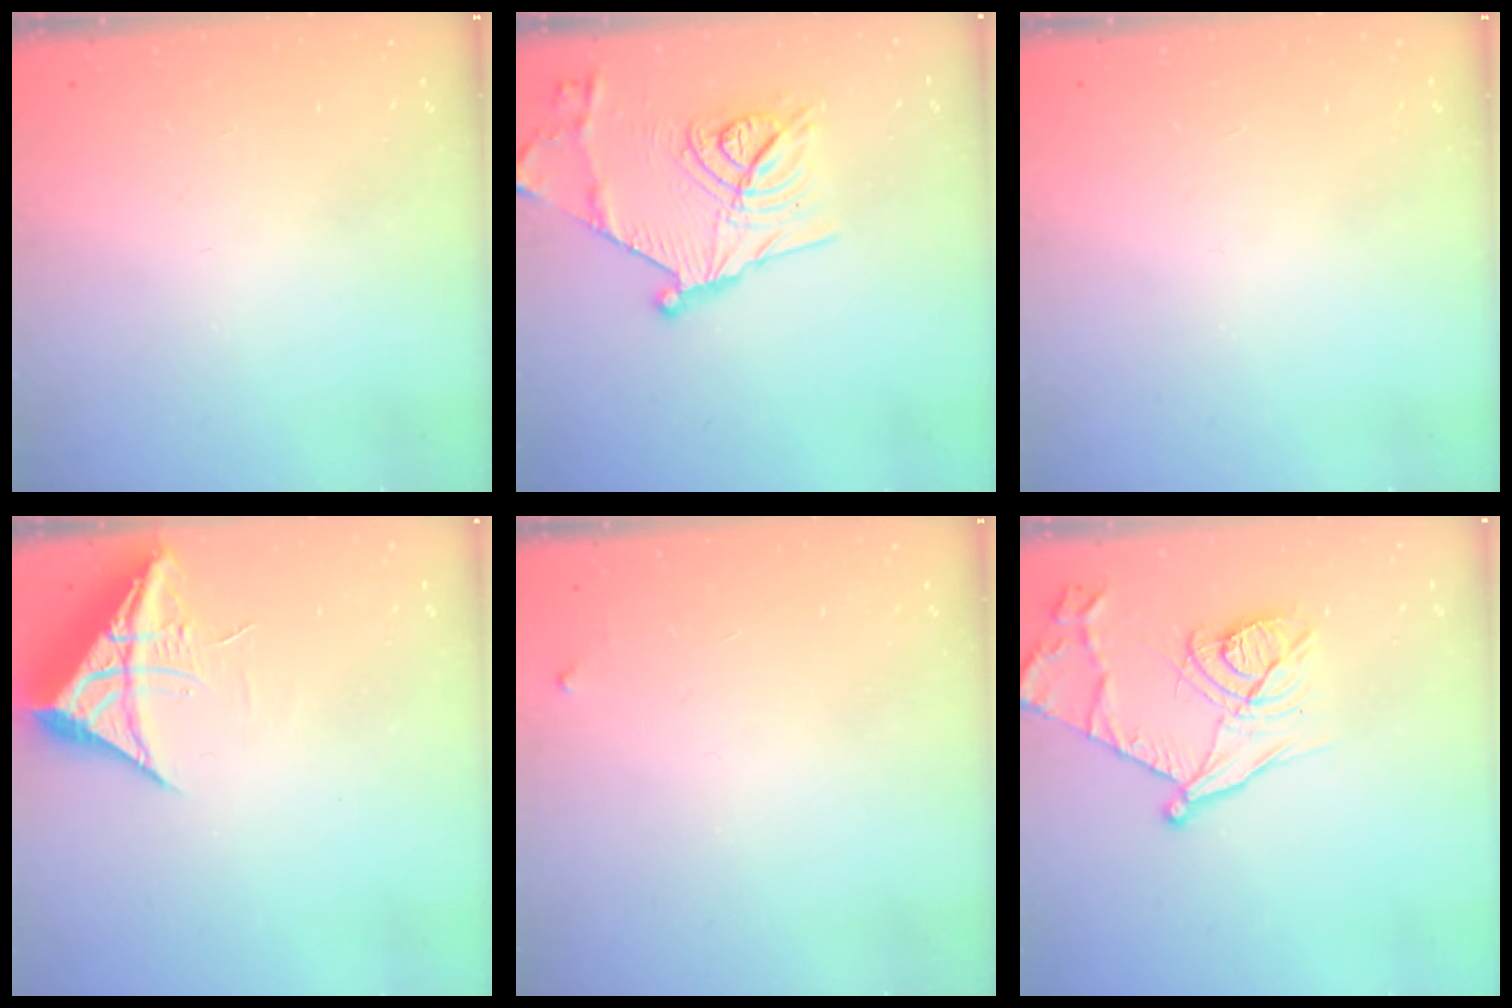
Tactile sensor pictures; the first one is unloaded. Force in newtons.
{"total": 17.2, "press": 17.1, "slide": 1.9}
{"total": 0.0}
{"total": 10.0, "press": 9.9, "slide": 1.0}
{"total": 3.6, "press": 3.6, "slide": 0.4}
{"total": 16.2, "press": 16.2, "slide": 1.4}